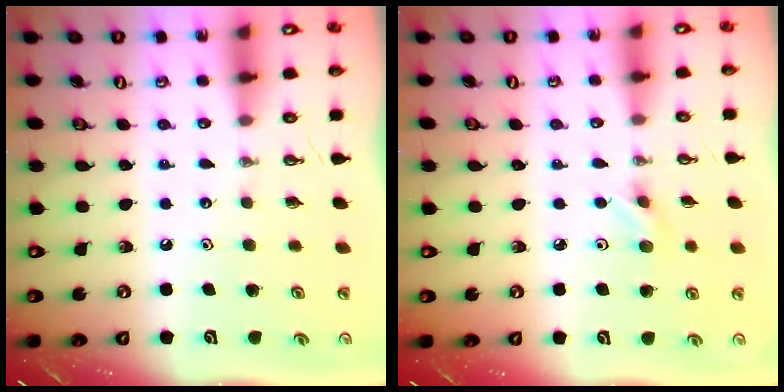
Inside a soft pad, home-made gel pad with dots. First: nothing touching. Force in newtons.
{"total": 4.1, "press": 4.0, "slide": 1.1}